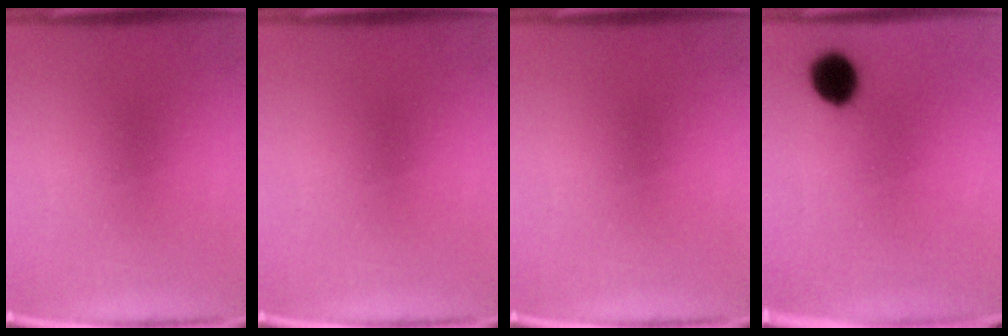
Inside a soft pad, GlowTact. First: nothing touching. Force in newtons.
{"total": 0.0}
{"total": 0.0}
{"total": 7.2}